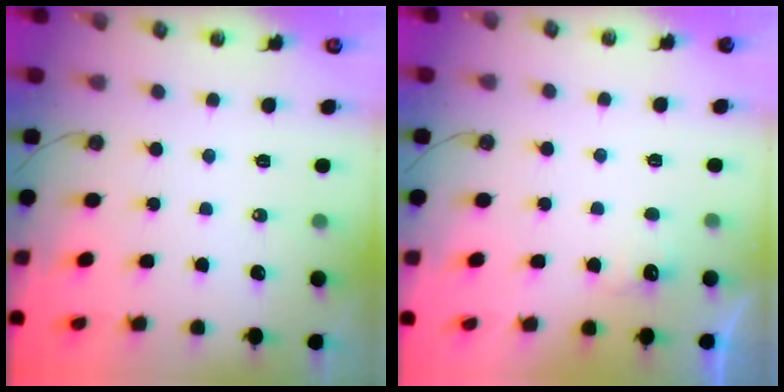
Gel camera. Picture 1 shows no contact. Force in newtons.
{"total": 5.4, "press": 5.4, "slide": 0.8}